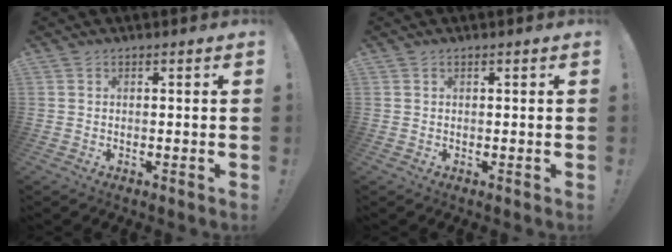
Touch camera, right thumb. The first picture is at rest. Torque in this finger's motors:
{"motor_torque": [-0.16, 0.03, -0.12, 0.07, 0.01]}